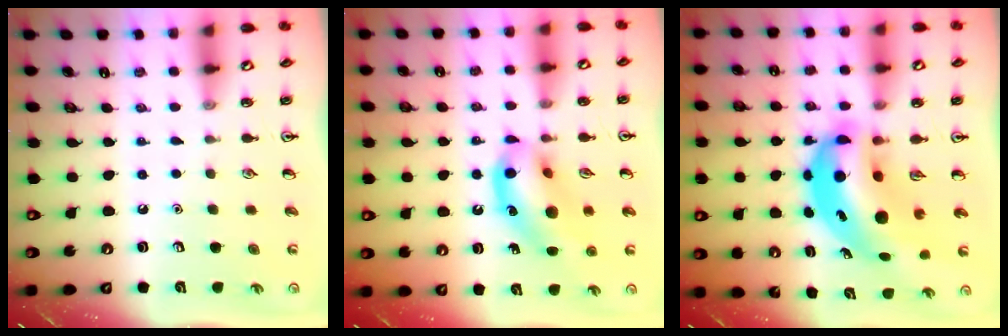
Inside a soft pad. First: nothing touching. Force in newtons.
{"total": 14.3, "press": 13.9, "slide": 3.3}
{"total": 13.4, "press": 12.9, "slide": 3.9}